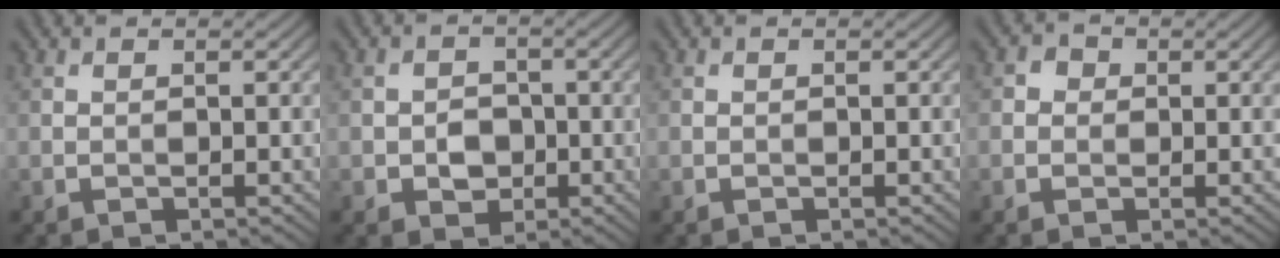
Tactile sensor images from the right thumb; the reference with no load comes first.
{"total": 3.4, "force": [-0.9, 2.8, 1.6], "torque": [-0.025, -0.002, -0.019]}
{"total": 0.0}
{"total": 1.8, "force": [0.1, 1.8, 0.5], "torque": [-0.009, 0.002, -0.004]}